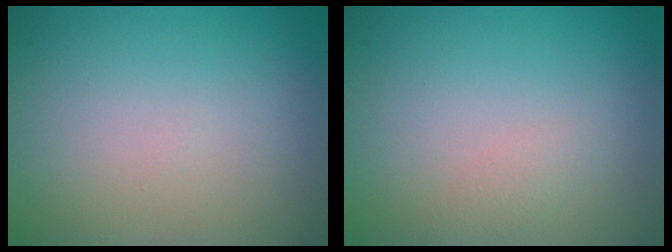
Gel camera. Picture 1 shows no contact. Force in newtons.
{"total": 1.0, "press": 1.0, "slide": 0.0}